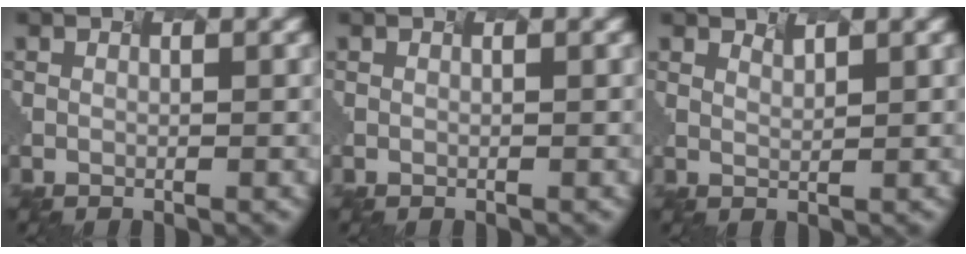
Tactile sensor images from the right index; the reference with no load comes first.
{"total": 0.0}
{"total": 0.9, "force": [0.0, -0.8, -0.5], "torque": [-0.009, -0.010, 0.034]}